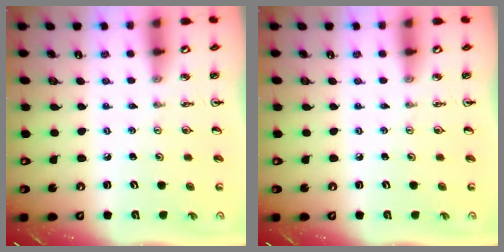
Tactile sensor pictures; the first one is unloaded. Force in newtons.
{"total": 0.0}